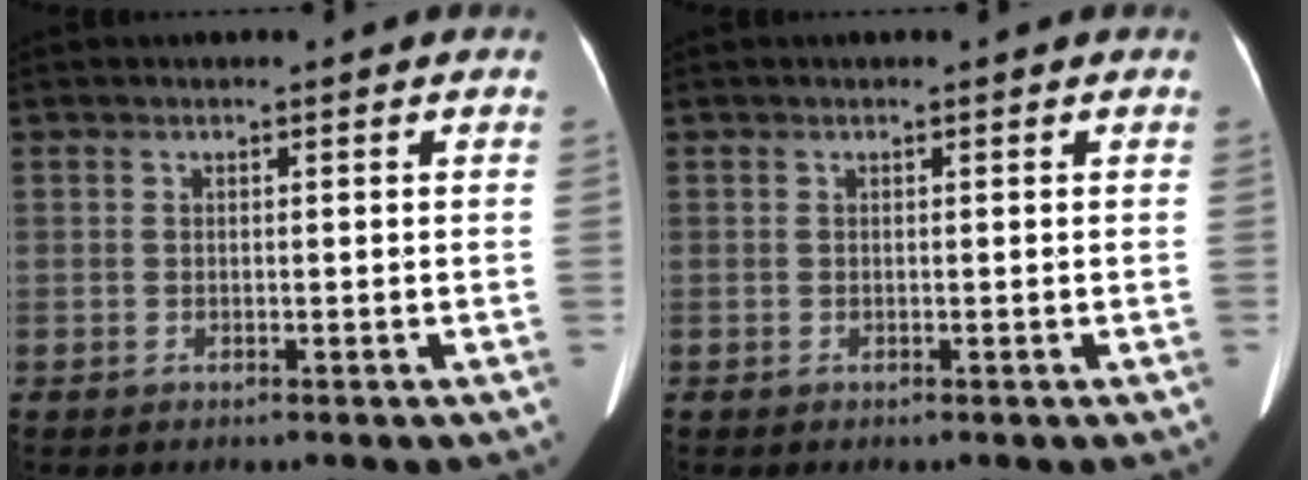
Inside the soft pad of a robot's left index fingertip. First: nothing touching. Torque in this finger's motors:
{"motor_torque": [0.11, 0.05, 0.04, 0.02]}